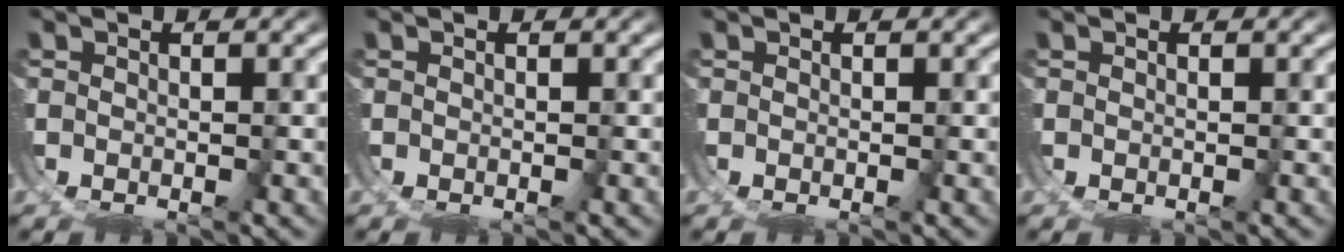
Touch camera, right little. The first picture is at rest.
{"total": 0.0}
{"total": 0.0}
{"total": 0.0}